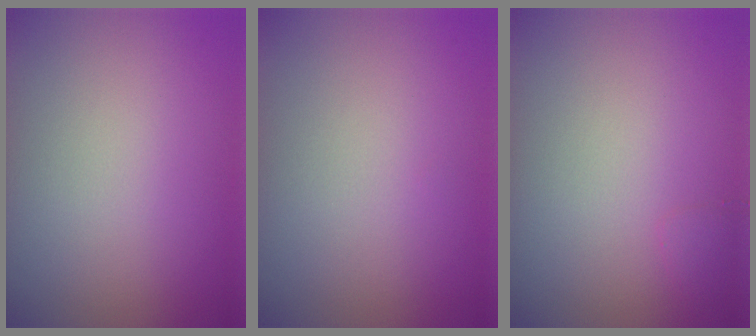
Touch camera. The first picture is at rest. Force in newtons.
{"total": 0.0}
{"total": 0.7, "press": 0.7, "slide": 0.0}